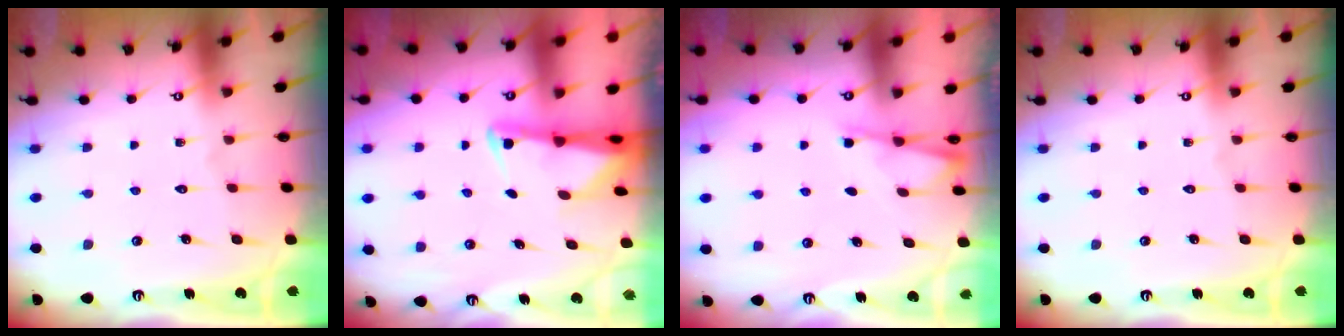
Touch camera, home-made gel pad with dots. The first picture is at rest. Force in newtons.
{"total": 2.4, "press": 2.4, "slide": 0.5}
{"total": 1.9, "press": 1.8, "slide": 0.4}
{"total": 0.0}